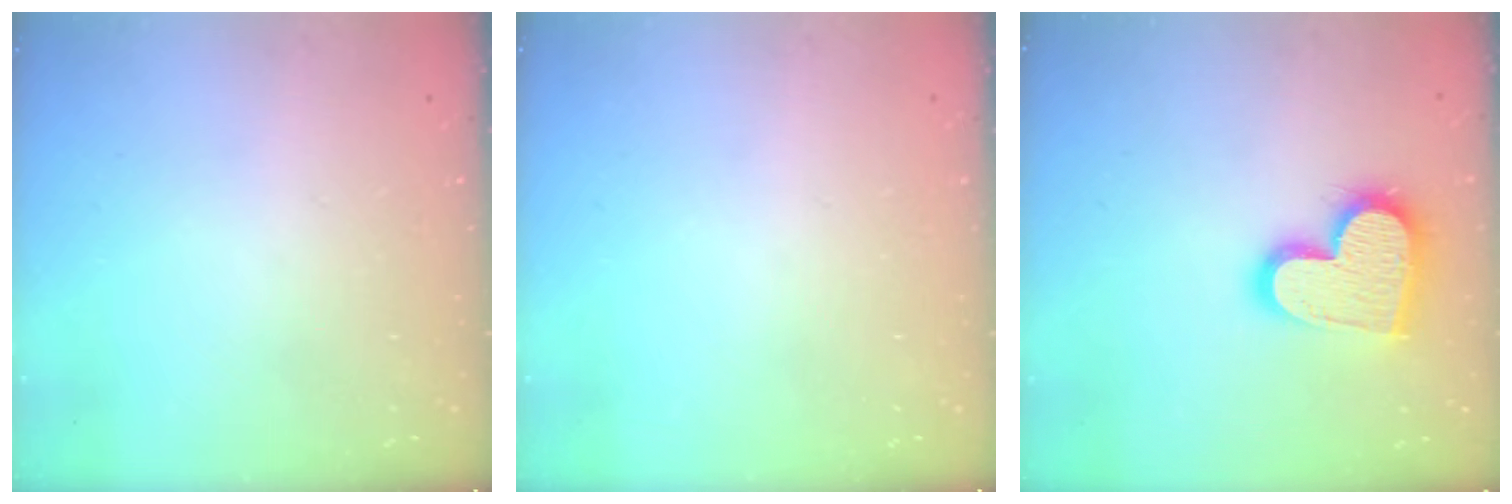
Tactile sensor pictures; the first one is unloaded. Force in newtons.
{"total": 0.0}
{"total": 17.2, "press": 17.1, "slide": 1.2}